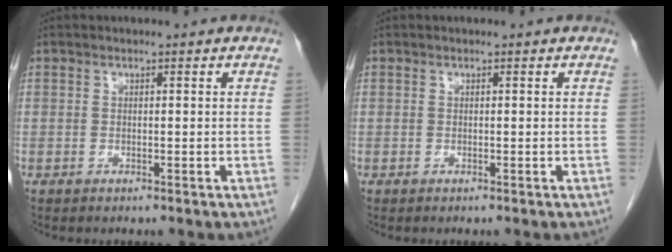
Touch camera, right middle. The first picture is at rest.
{"total": 0.0}